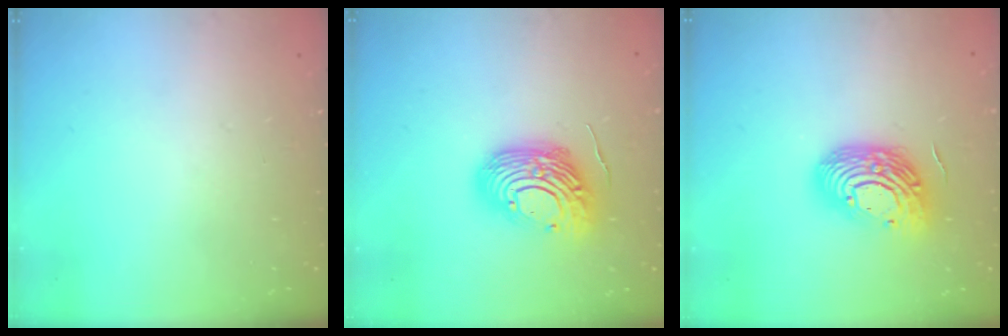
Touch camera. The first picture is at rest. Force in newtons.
{"total": 14.4, "press": 14.3, "slide": 2.2}
{"total": 15.3, "press": 15.2, "slide": 1.1}